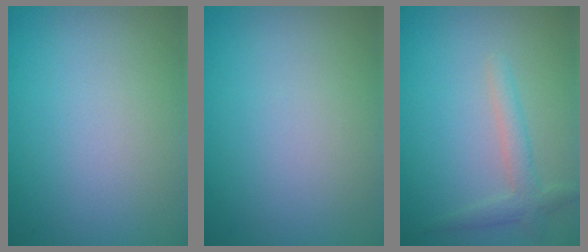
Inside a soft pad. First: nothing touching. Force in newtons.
{"total": 0.0}
{"total": 2.3, "press": 2.3, "slide": 0.2}